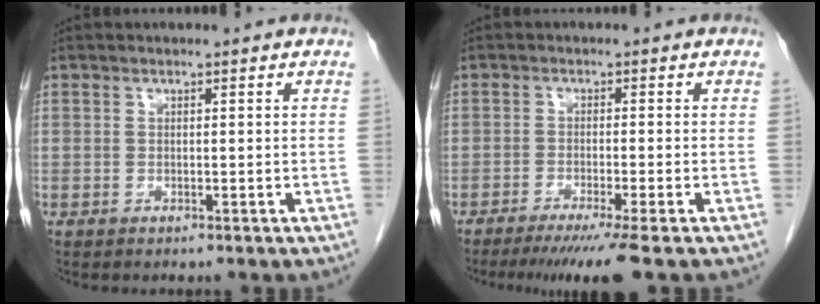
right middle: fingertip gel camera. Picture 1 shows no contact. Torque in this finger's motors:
{"motor_torque": [0.63, -0.43, 0.12, 0.03]}